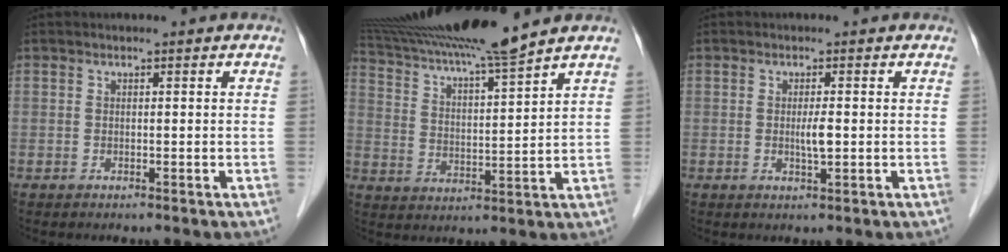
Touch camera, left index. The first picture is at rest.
{"total": 15.3, "force": [13.7, -1.8, 6.5], "torque": [-0.121, -0.012, 0.234]}
{"total": 2.0, "force": [-0.1, 0.2, 2.0], "torque": [-0.038, -0.002, -0.001]}